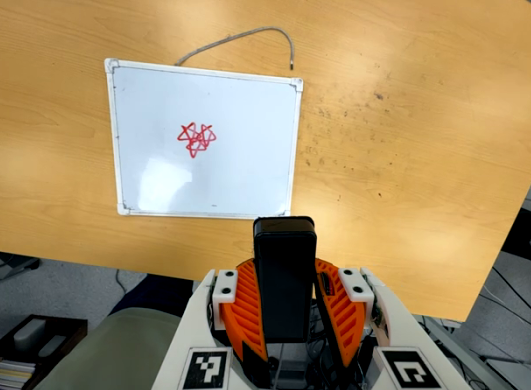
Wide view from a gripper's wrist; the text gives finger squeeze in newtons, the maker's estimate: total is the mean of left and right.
{"total": 8.8, "left": 7.7, "right": 9.8}